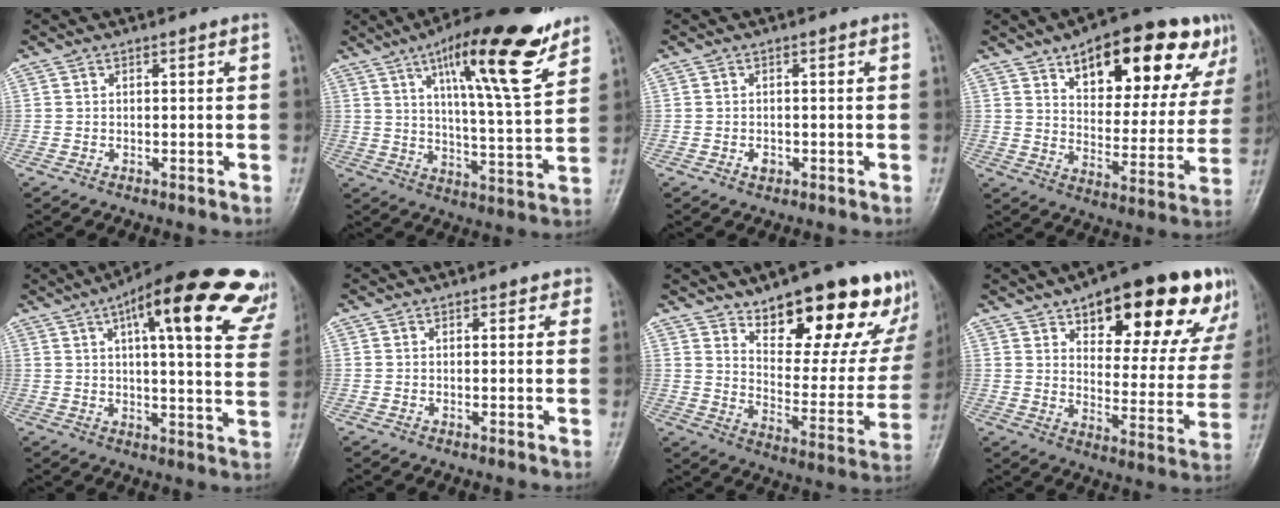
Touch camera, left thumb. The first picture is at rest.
{"total": 19.0, "force": [11.3, 4.0, 14.8], "torque": [-0.205, -0.053, 0.177]}
{"total": 1.3, "force": [-0.5, 1.0, 0.7], "torque": [-0.008, 0.001, -0.007]}
{"total": 23.0, "force": [12.8, 10.1, 16.2], "torque": [-0.174, -0.026, 0.188]}
{"total": 27.1, "force": [15.3, 7.0, 21.3], "torque": [-0.264, -0.024, 0.193]}
{"total": 1.5, "force": [1.0, 1.1, 0.5], "torque": [0.016, -0.003, 0.006]}
{"total": 23.1, "force": [15.3, 9.2, 14.7], "torque": [-0.140, -0.097, 0.219]}
{"total": 25.4, "force": [14.9, 10.3, 17.8], "torque": [-0.185, -0.037, 0.204]}